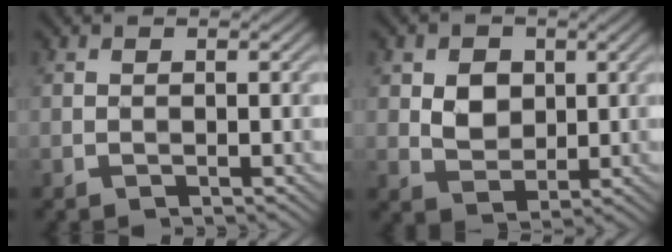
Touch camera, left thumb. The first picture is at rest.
{"total": 4.0, "force": [0.9, 3.4, 2.0], "torque": [-0.047, -0.002, 0.012]}